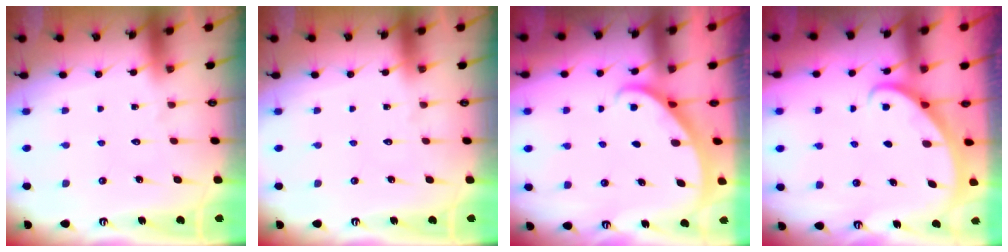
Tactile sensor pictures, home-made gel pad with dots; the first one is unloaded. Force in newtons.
{"total": 0.0}
{"total": 2.1, "press": 2.1, "slide": 0.2}
{"total": 2.7, "press": 2.7, "slide": 0.1}